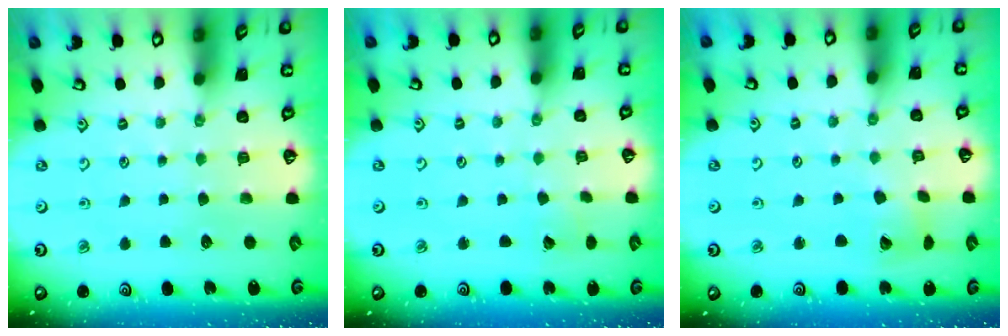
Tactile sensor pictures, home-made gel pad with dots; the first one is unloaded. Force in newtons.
{"total": 2.6, "press": 2.6, "slide": 0.3}
{"total": 6.1, "press": 6.0, "slide": 0.8}